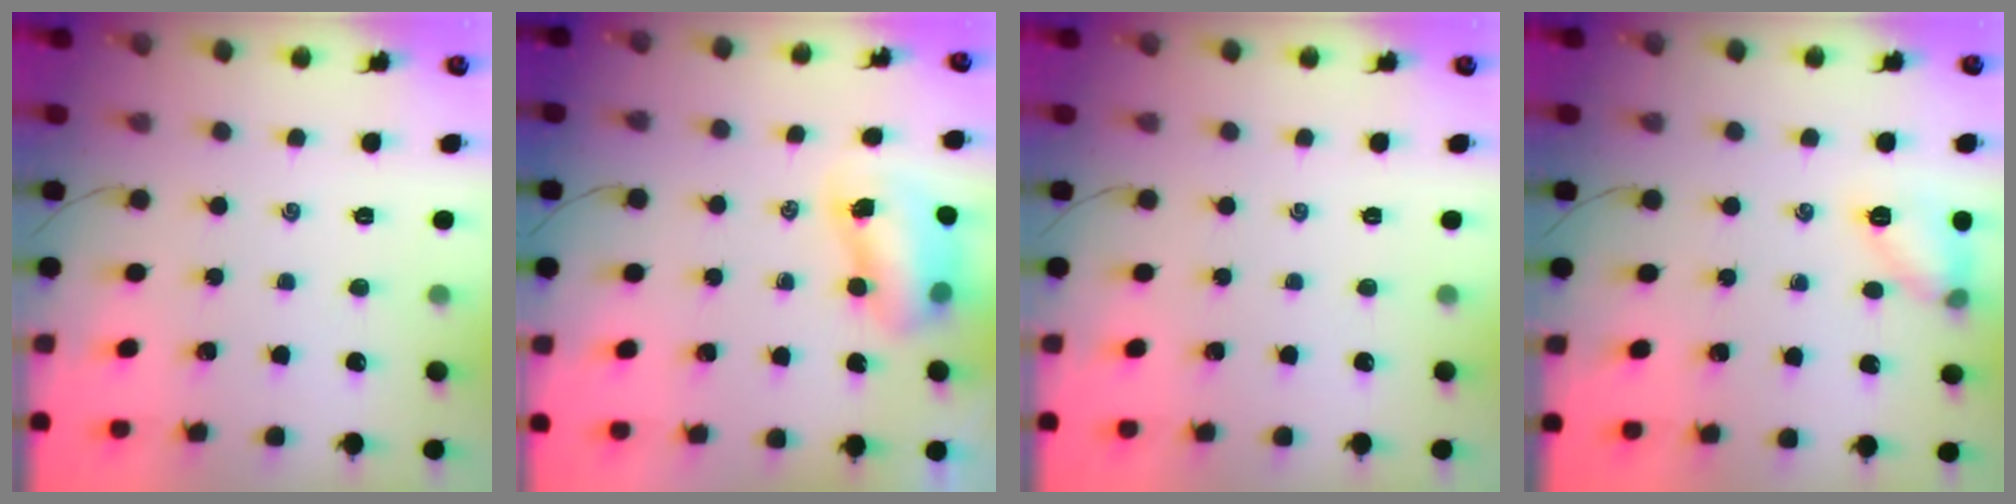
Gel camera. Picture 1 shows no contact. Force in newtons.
{"total": 8.6, "press": 8.5, "slide": 1.7}
{"total": 0.0}
{"total": 8.9, "press": 8.9, "slide": 0.6}